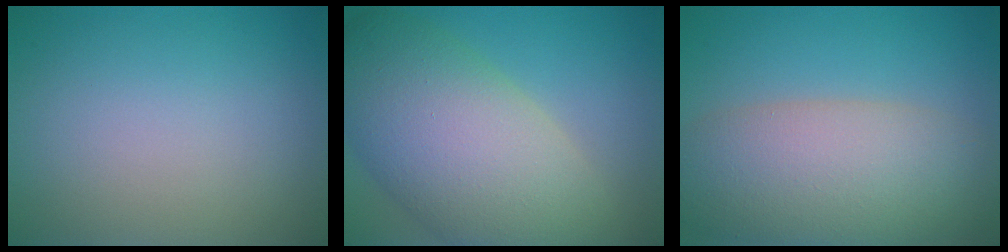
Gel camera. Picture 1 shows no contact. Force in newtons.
{"total": 12.2, "press": 12.2, "slide": 0.9}
{"total": 8.7, "press": 8.7, "slide": 0.5}